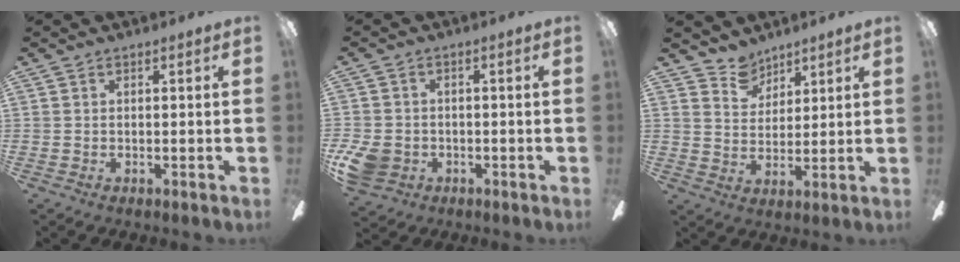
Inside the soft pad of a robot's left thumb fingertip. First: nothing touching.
{"total": 6.7, "force": [-2.4, 5.4, 3.3], "torque": [-0.077, 0.014, -0.047]}
{"total": 6.7, "force": [5.7, 3.5, 0.3], "torque": [-0.009, -0.034, 0.106]}